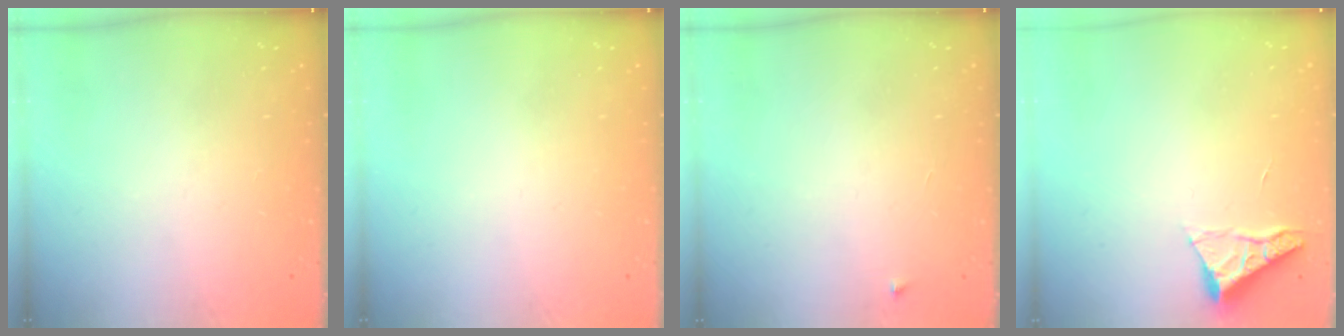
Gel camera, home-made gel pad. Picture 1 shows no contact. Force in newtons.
{"total": 0.0}
{"total": 2.5, "press": 2.4, "slide": 0.4}
{"total": 5.3, "press": 5.3, "slide": 0.5}